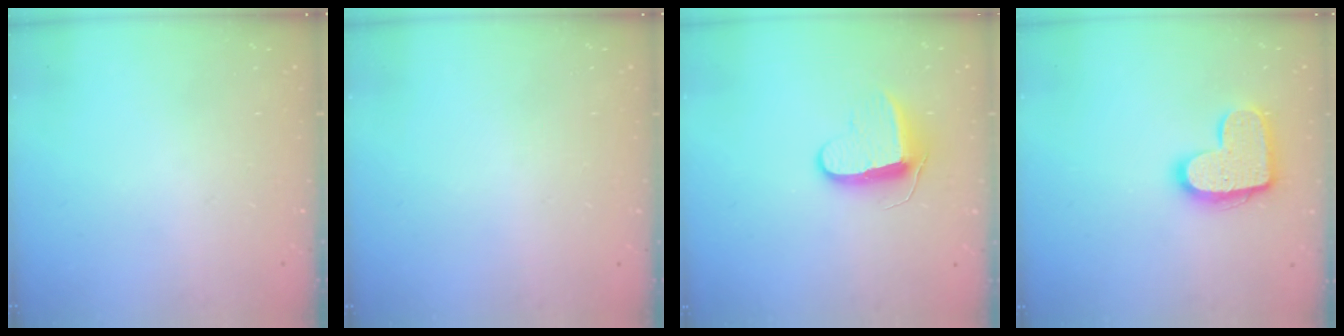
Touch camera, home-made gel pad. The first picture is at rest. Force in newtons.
{"total": 0.0}
{"total": 9.9, "press": 9.9, "slide": 0.2}
{"total": 14.5, "press": 14.5, "slide": 0.8}